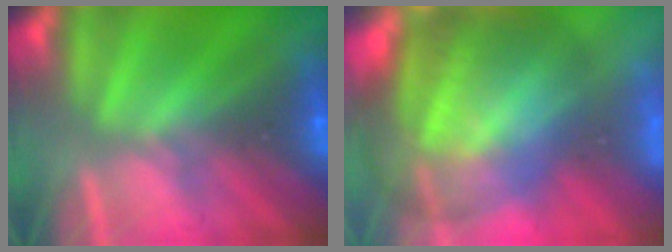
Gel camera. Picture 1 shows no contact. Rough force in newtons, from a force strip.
{"total": 7.7}